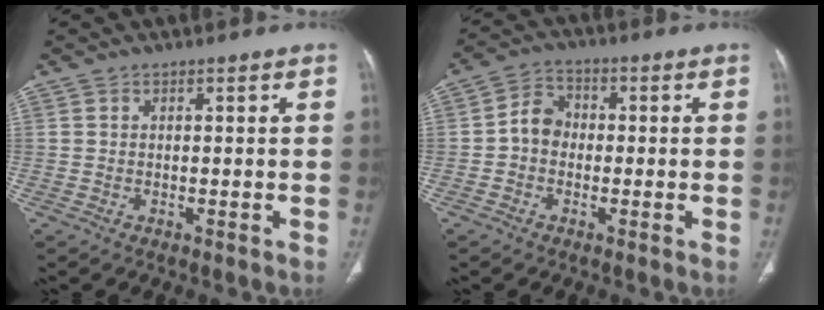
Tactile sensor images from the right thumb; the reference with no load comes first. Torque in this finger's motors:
{"motor_torque": [-0.16, 0.14, 0.69, -0.54, 0.02]}